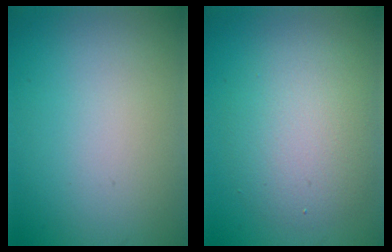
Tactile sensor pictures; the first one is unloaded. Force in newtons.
{"total": 5.1, "press": 5.0, "slide": 0.4}